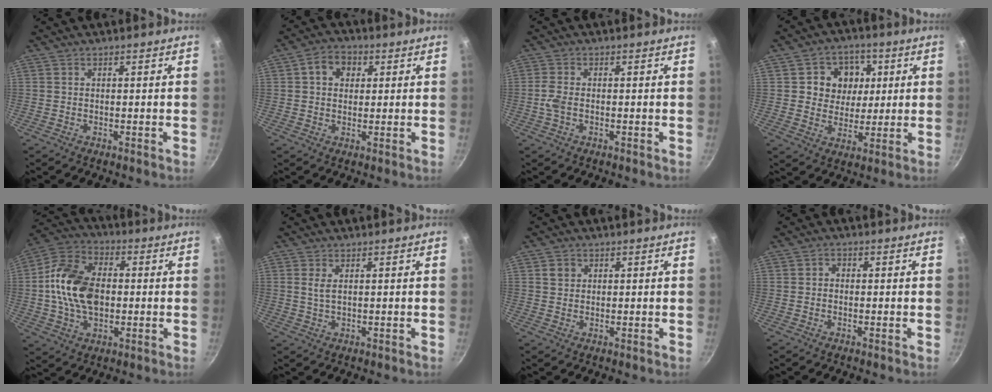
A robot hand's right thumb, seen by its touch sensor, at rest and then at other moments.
{"total": 6.2, "force": [1.9, 4.8, 3.4], "torque": [-0.035, 0.006, 0.021]}
{"total": 2.8, "force": [-0.5, 1.6, 2.3], "torque": [-0.056, 0.005, -0.016]}
{"total": 9.9, "force": [2.1, 8.9, 3.9], "torque": [-0.019, -0.005, 0.027]}
{"total": 16.3, "force": [0.1, 11.0, 12.1], "torque": [-0.201, 0.022, -0.012]}
{"total": 2.2, "force": [0.7, 1.0, 1.8], "torque": [-0.036, -0.003, 0.015]}
{"total": 2.1, "force": [0.7, 1.8, 0.7], "torque": [-0.004, 0.004, 0.012]}
{"total": 1.4, "force": [-0.1, 1.2, 0.7], "torque": [-0.011, 0.007, -0.005]}